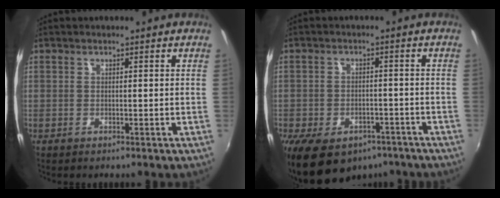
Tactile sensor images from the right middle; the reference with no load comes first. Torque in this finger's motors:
{"motor_torque": [1.35, -0.79, 0.32, 0.21]}